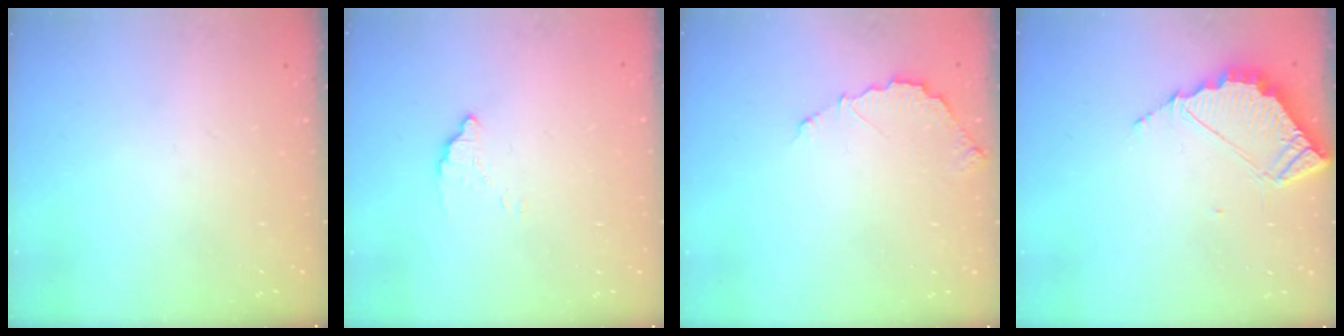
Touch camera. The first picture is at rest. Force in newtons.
{"total": 2.5, "press": 2.5, "slide": 0.1}
{"total": 5.0, "press": 5.0, "slide": 0.3}
{"total": 5.5, "press": 5.5, "slide": 0.2}